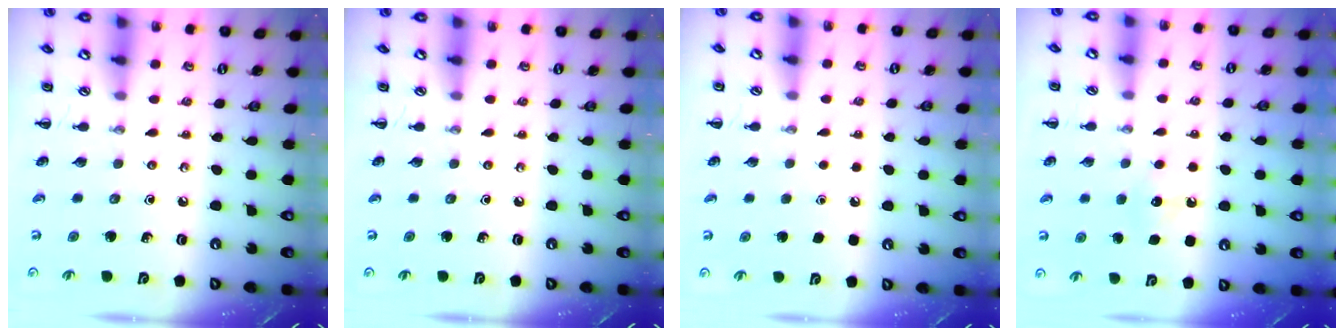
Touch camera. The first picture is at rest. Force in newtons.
{"total": 0.0}
{"total": 2.3, "press": 2.3, "slide": 0.1}
{"total": 7.3, "press": 7.1, "slide": 1.7}